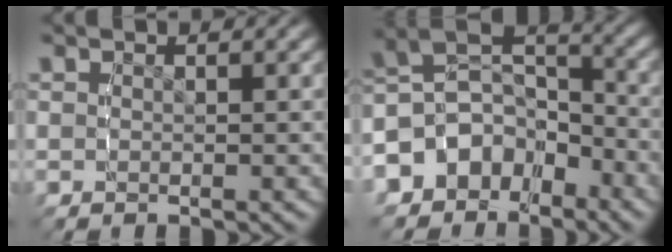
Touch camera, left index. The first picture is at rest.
{"total": 12.6, "force": [-5.4, 10.6, 4.1], "torque": [-0.099, -0.043, -0.105]}